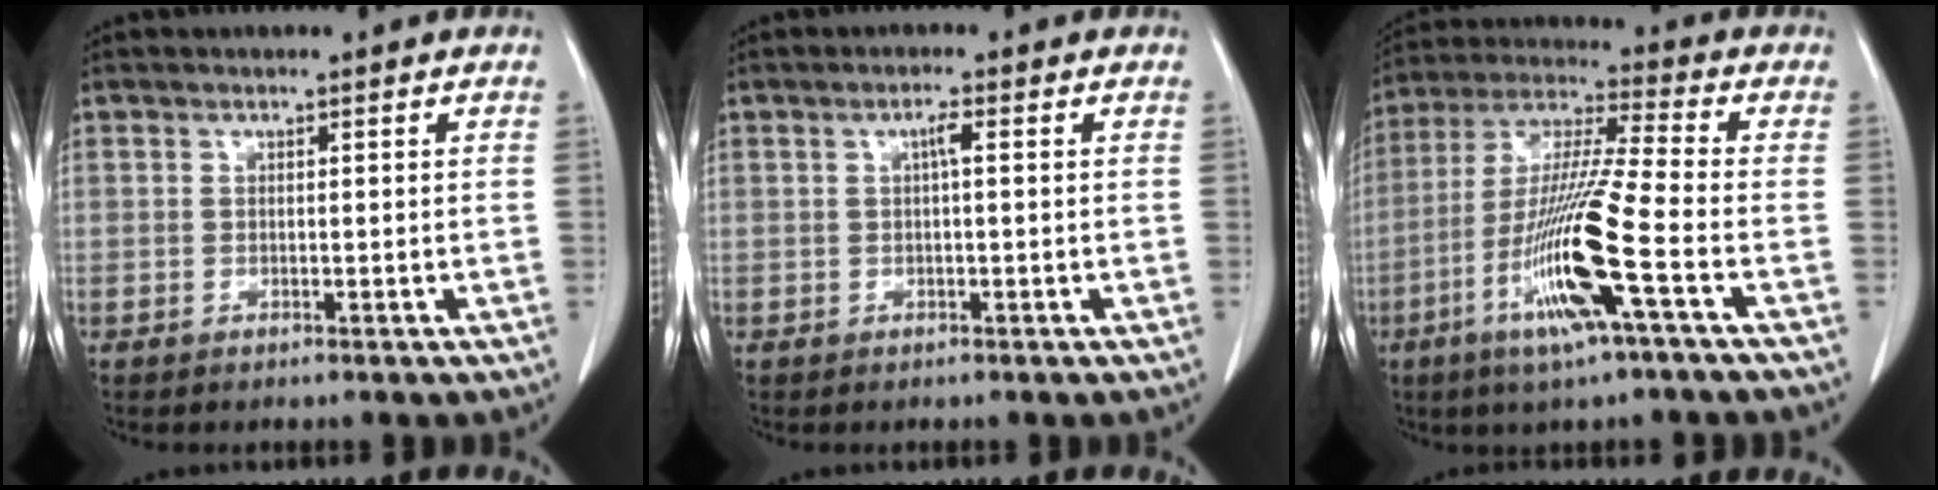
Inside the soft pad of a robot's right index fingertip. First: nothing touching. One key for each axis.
{"total": 1.6, "fx": 0.3, "fy": 0.2, "fz": 1.6, "tx": -0.029, "ty": 0.003, "tz": 0.004}
{"total": 15.2, "fx": -5.6, "fy": -0.6, "fz": 14.1, "tx": -0.287, "ty": -0.017, "tz": -0.111}